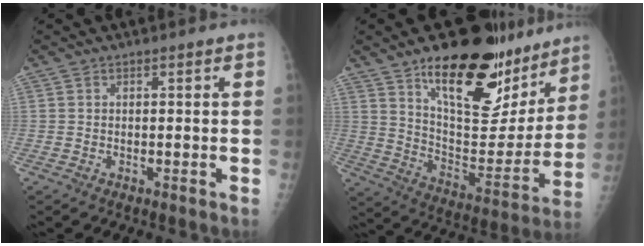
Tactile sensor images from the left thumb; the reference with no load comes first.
{"total": 26.9, "force": [17.1, 11.7, 17.1], "torque": [-0.199, -0.078, 0.267]}